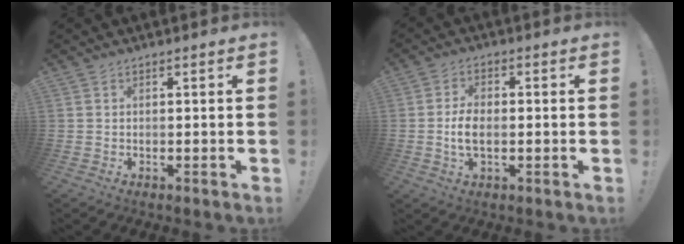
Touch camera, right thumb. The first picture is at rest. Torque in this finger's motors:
{"motor_torque": [-0.05, 0.12, 0.35, 0.12, -0.02]}